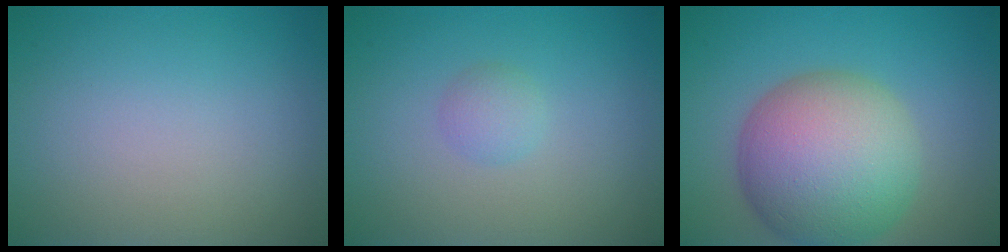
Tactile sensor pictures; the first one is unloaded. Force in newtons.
{"total": 1.4, "press": 1.4, "slide": 0.0}
{"total": 11.0, "press": 11.0, "slide": 0.4}